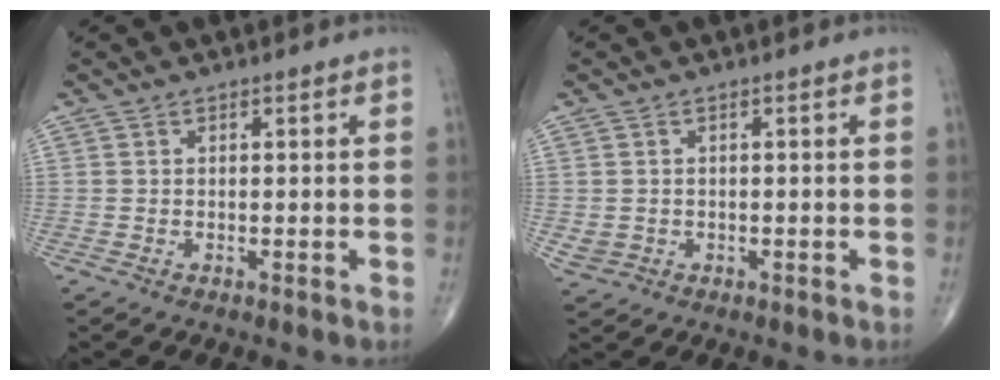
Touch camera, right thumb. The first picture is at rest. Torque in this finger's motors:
{"motor_torque": [1.79, 1.69, -0.03, -0.14, 0.02]}